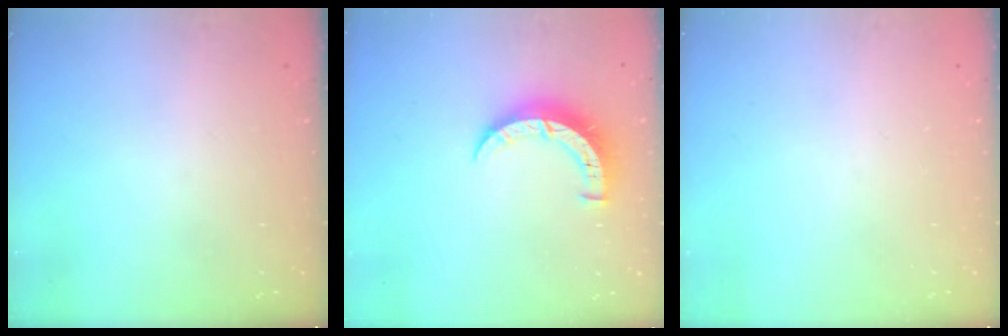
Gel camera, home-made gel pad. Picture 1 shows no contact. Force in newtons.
{"total": 7.0, "press": 7.0, "slide": 0.2}
{"total": 0.0}